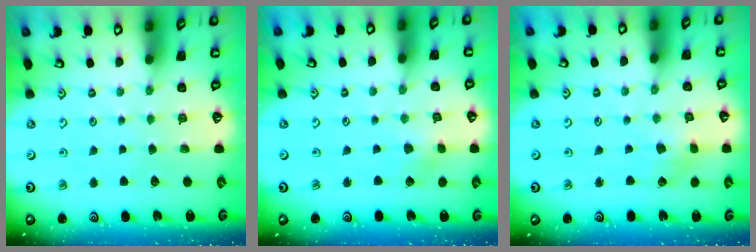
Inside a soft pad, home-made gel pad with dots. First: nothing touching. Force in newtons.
{"total": 3.0, "press": 3.0, "slide": 0.5}
{"total": 2.8, "press": 2.8, "slide": 0.1}